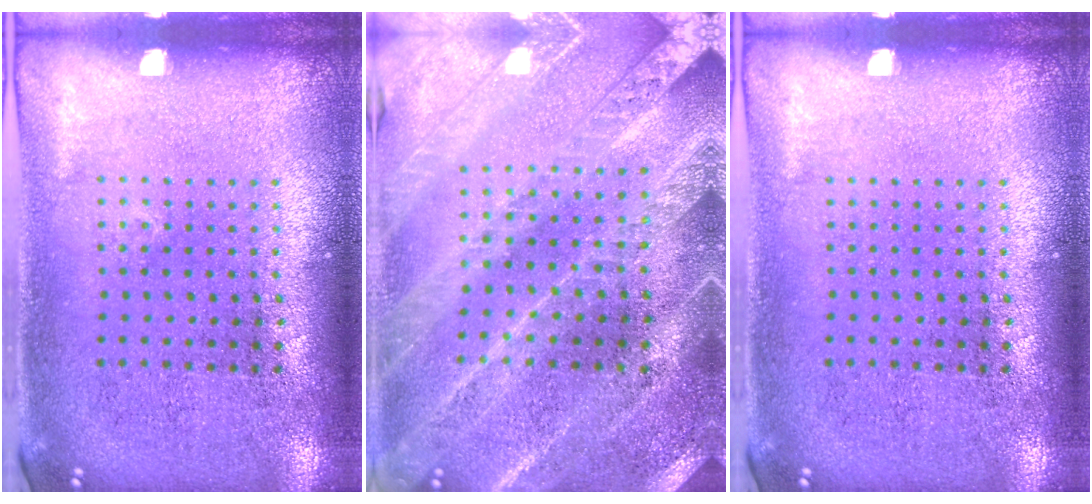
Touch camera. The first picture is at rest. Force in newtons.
{"total": 2.2, "press": 2.2, "slide": 0.2}
{"total": 0.0}